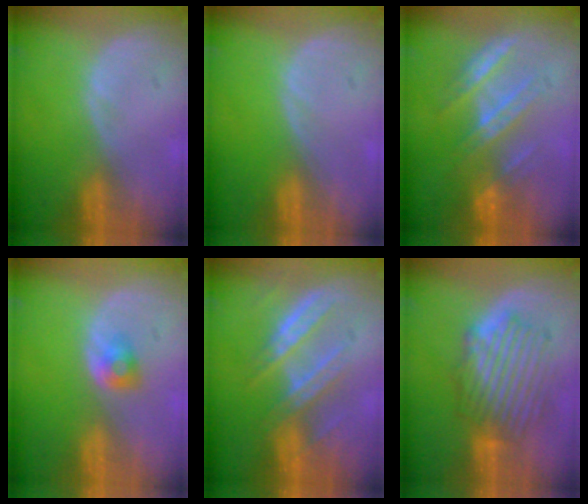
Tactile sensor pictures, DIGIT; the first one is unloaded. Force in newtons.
{"total": 0.0}
{"total": 7.3, "press": 6.7, "slide": 2.9}
{"total": 2.3, "press": 2.2, "slide": 0.7}
{"total": 7.0, "press": 6.9, "slide": 1.1}
{"total": 8.3, "press": 8.0, "slide": 2.4}